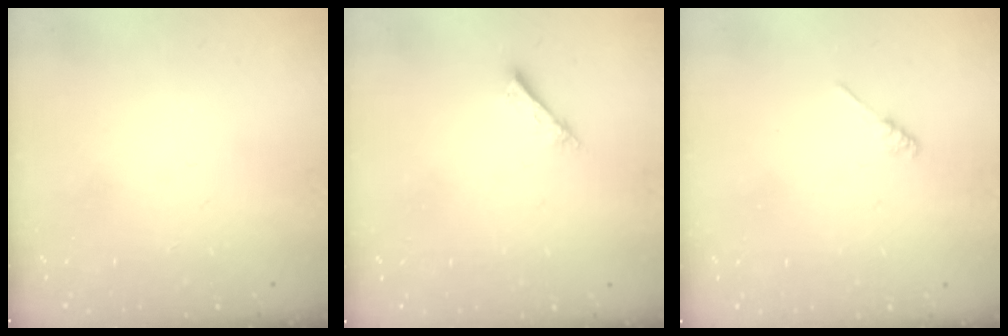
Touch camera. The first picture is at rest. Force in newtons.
{"total": 1.2, "press": 1.2, "slide": 0.1}
{"total": 1.2, "press": 1.1, "slide": 0.3}